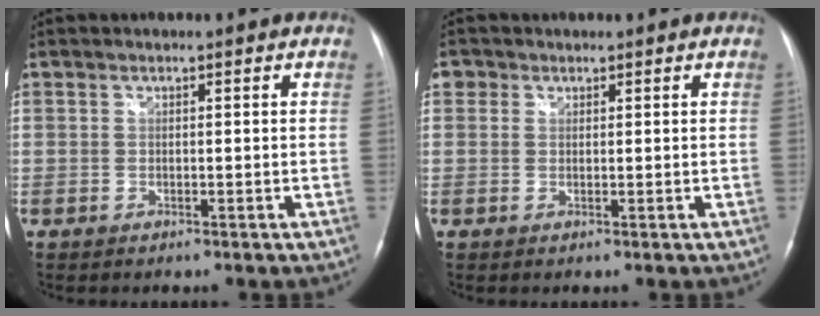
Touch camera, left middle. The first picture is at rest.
{"total": 1.8, "force": [0.9, 1.6, 0.2], "torque": [0.007, 0.005, 0.010]}